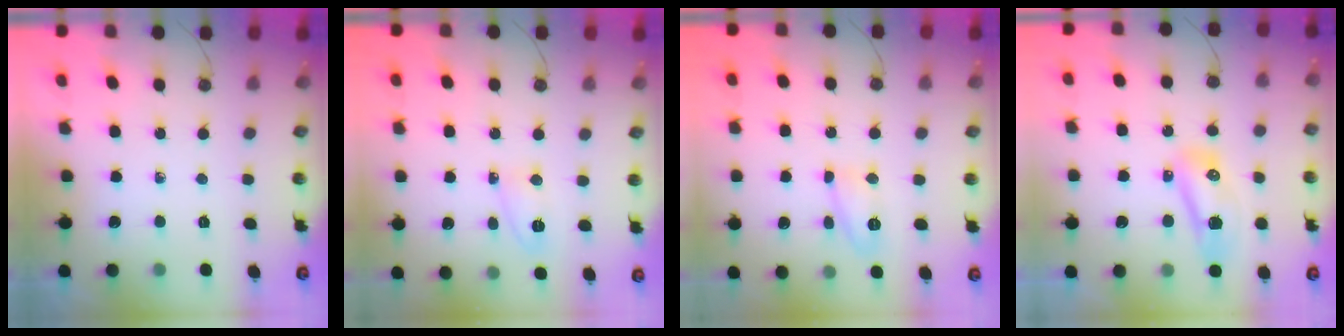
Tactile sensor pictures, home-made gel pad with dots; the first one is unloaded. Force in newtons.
{"total": 3.7, "press": 3.6, "slide": 0.9}
{"total": 8.5, "press": 8.5, "slide": 1.0}
{"total": 11.2, "press": 9.6, "slide": 5.7}